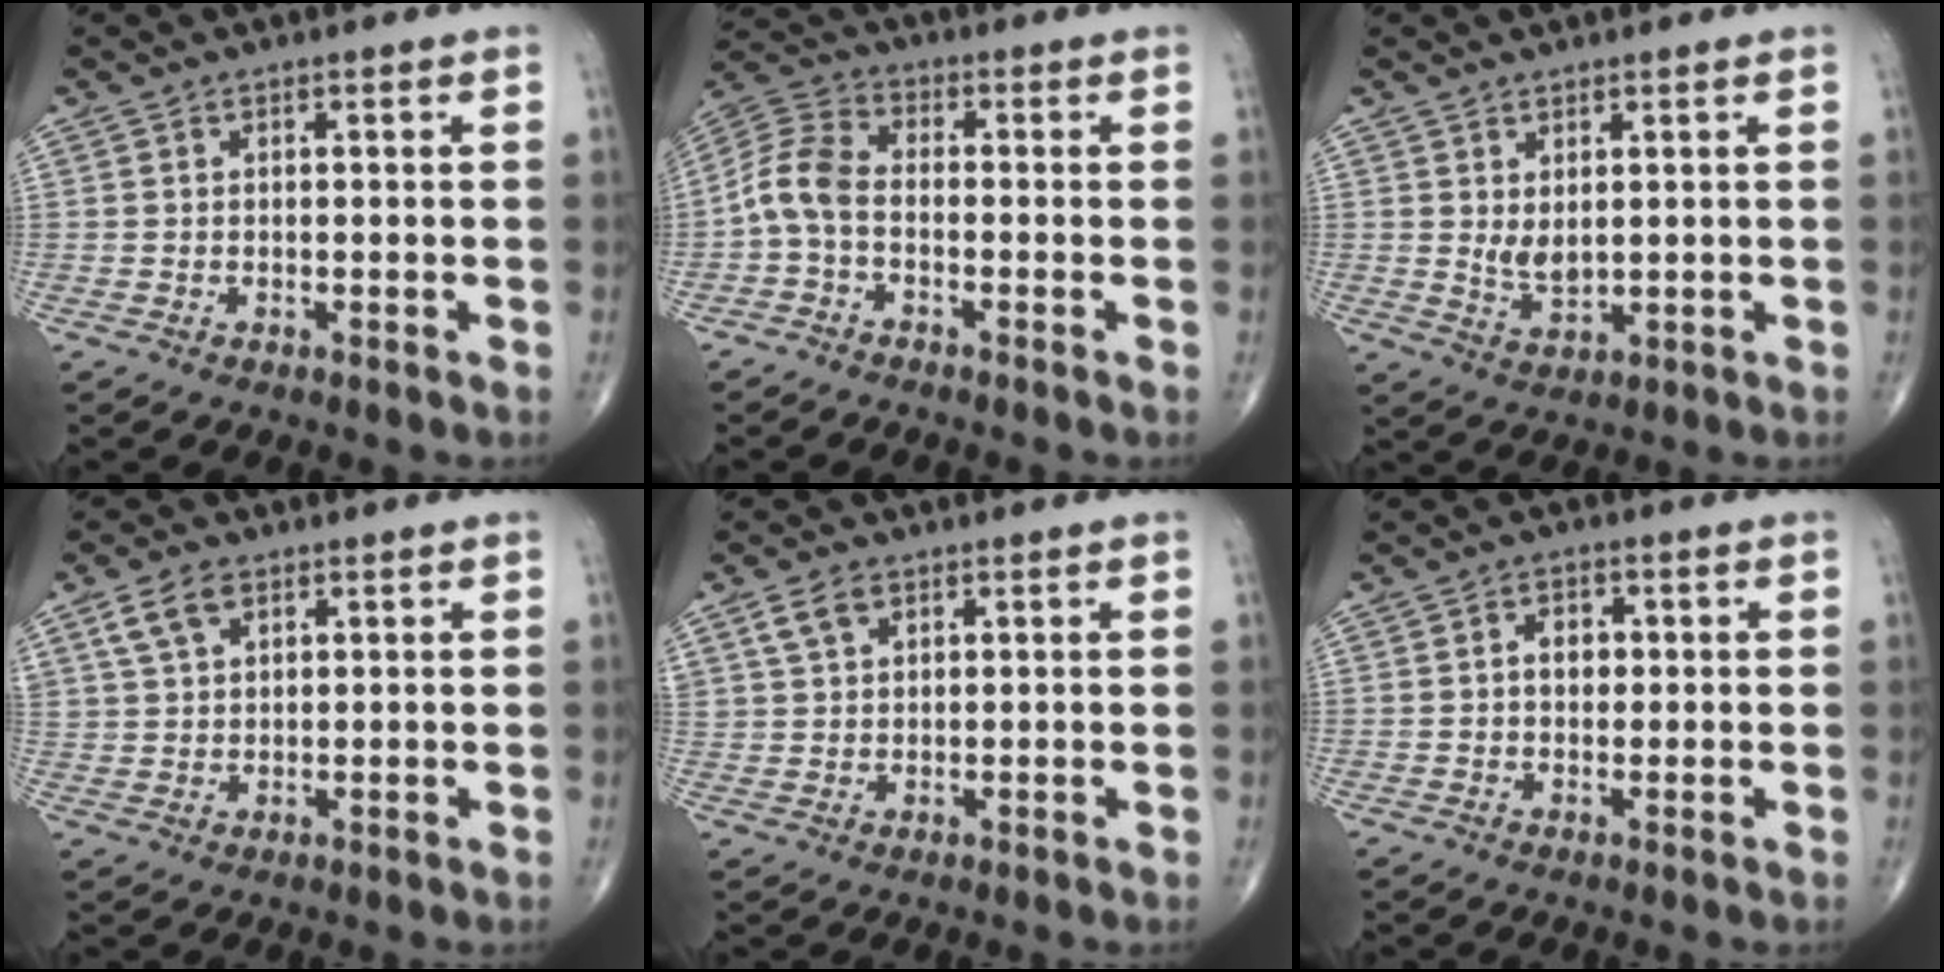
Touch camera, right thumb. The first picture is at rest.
{"total": 7.0, "force": [-1.9, 4.0, 5.5], "torque": [-0.116, 0.025, -0.054]}
{"total": 3.5, "force": [1.1, 1.9, 2.8], "torque": [-0.042, -0.016, 0.027]}
{"total": 5.8, "force": [3.1, 3.4, 3.5], "torque": [-0.061, -0.006, 0.064]}
{"total": 4.6, "force": [2.5, 2.9, 2.6], "torque": [-0.042, -0.006, 0.052]}
{"total": 3.4, "force": [0.4, 2.5, 2.3], "torque": [-0.021, 0.006, 0.003]}